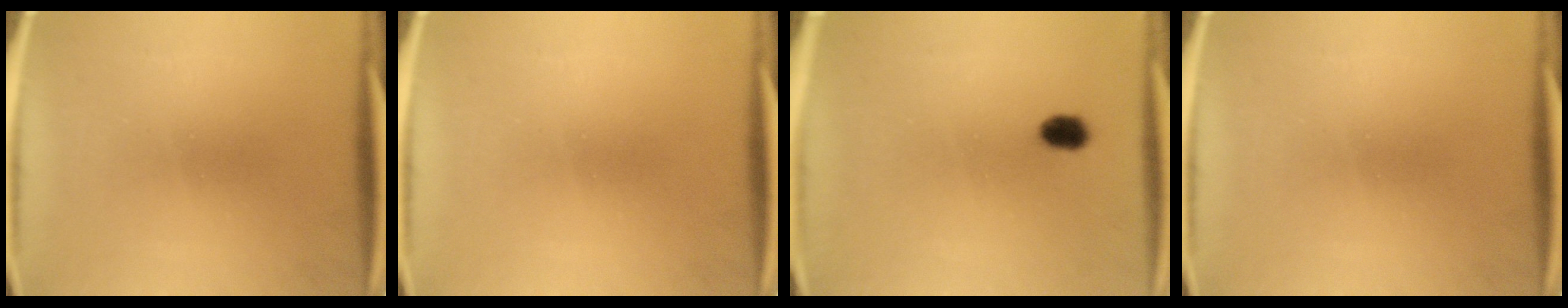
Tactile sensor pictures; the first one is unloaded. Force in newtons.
{"total": 0.0}
{"total": 2.6}
{"total": 0.0}